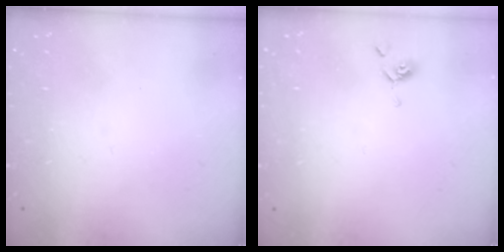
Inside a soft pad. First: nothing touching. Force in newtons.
{"total": 0.8, "press": 0.8, "slide": 0.2}